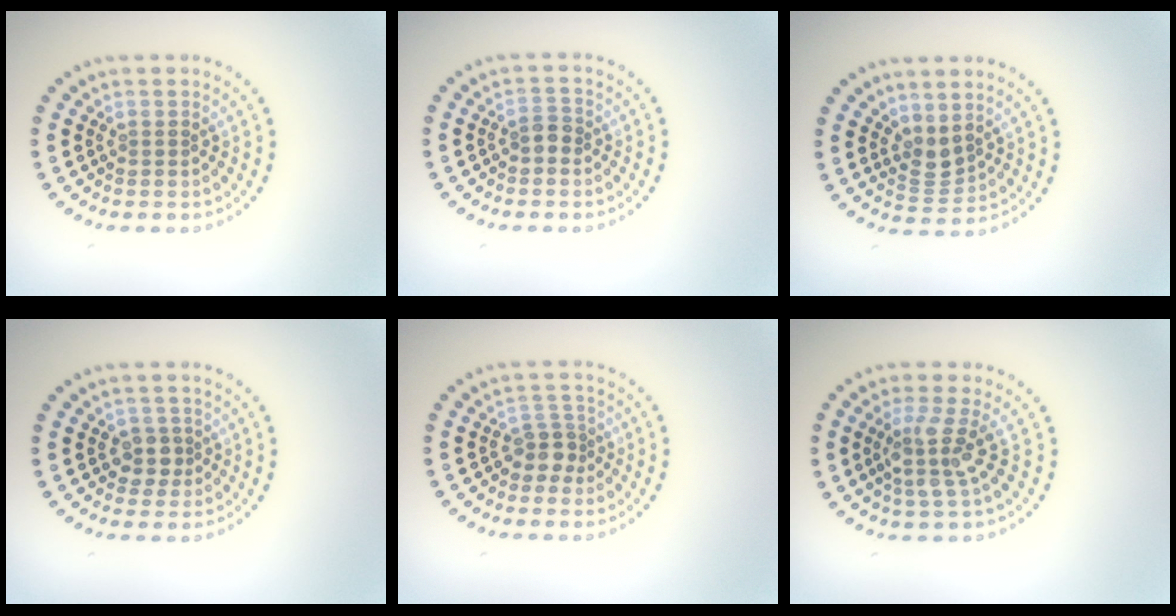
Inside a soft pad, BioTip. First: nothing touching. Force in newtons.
{"total": 1.3, "press": 1.2, "slide": 0.5}
{"total": 2.0, "press": 1.6, "slide": 1.2}
{"total": 2.0, "press": 1.7, "slide": 1.1}
{"total": 2.3, "press": 1.8, "slide": 1.3}
{"total": 3.3, "press": 2.4, "slide": 2.2}